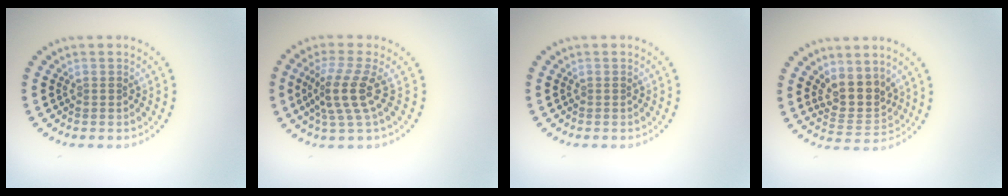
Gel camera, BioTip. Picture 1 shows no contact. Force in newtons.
{"total": 3.8, "press": 2.8, "slide": 2.6}
{"total": 0.0}
{"total": 3.6, "press": 2.9, "slide": 2.1}